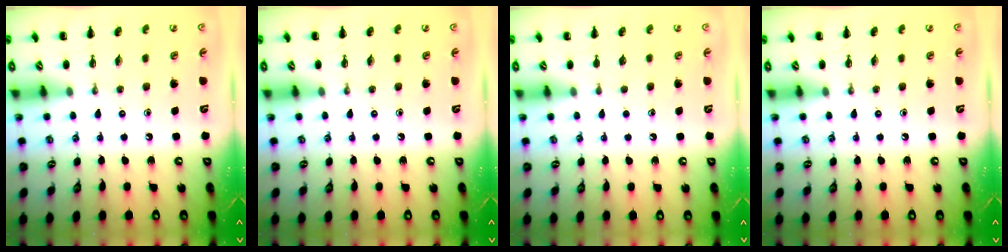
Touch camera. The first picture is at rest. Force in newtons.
{"total": 0.0}
{"total": 0.8, "press": 0.8, "slide": 0.1}
{"total": 0.0}